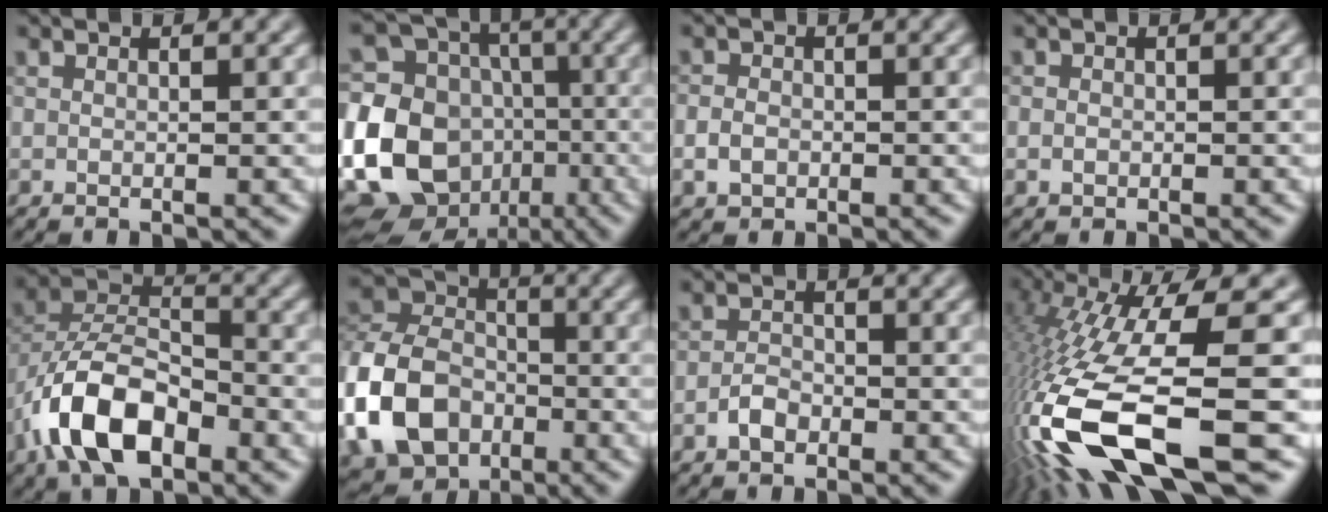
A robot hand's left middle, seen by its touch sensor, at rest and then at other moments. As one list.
[{"total": 19.0, "force": [-4.8, 16.4, 8.2], "torque": [-0.208, -0.006, -0.101]}, {"total": 1.7, "force": [-0.6, 1.4, 0.8], "torque": [-0.015, 0.001, -0.016]}, {"total": 0.7, "force": [-0.2, 0.7, 0.2], "torque": [-0.004, 0.000, -0.007]}, {"total": 8.4, "force": [-4.2, 4.5, 5.7], "torque": [-0.108, 0.011, -0.086]}, {"total": 10.3, "force": [-3.6, 7.7, 5.8], "torque": [-0.128, 0.007, -0.088]}, {"total": 1.7, "force": [-1.0, 1.1, 0.9], "torque": [-0.018, 0.007, -0.023]}, {"total": 15.5, "force": [-6.1, 3.7, 13.8], "torque": [-0.294, -0.026, -0.096]}]